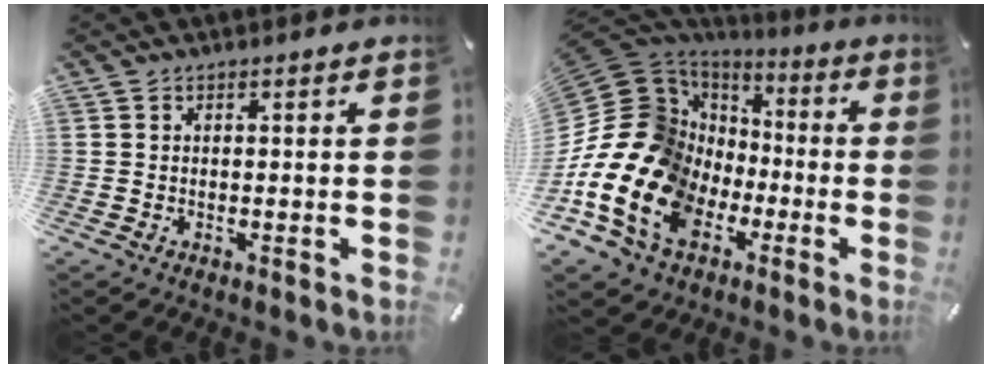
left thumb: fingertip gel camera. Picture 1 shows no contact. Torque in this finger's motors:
{"motor_torque": [1.27, 3.69, 1.46, 1.31, 0.34]}